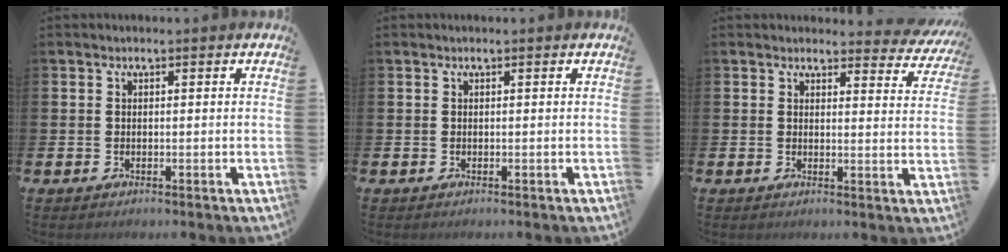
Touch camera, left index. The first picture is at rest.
{"total": 0.0}
{"total": 2.5, "force": [2.4, 0.9, 0.1], "torque": [0.005, -0.019, 0.035]}